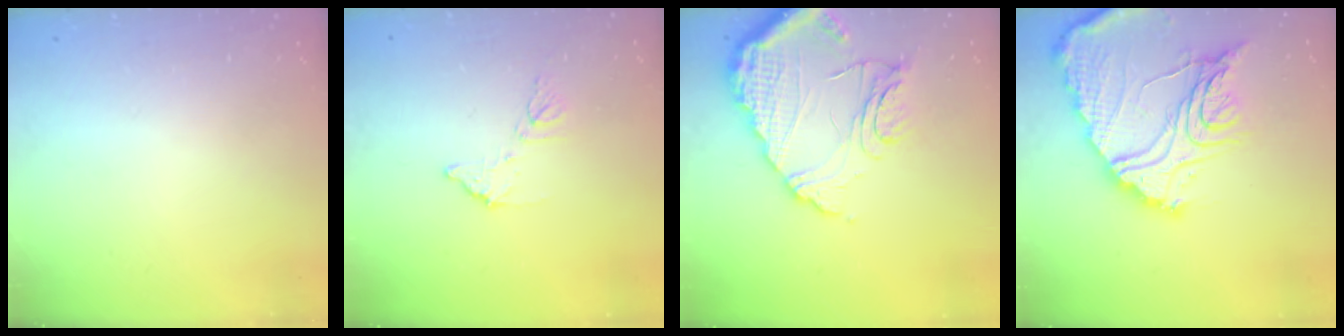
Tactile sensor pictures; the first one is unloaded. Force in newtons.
{"total": 8.0, "press": 8.0, "slide": 0.4}
{"total": 15.2, "press": 15.1, "slide": 1.5}
{"total": 22.0, "press": 21.9, "slide": 2.1}